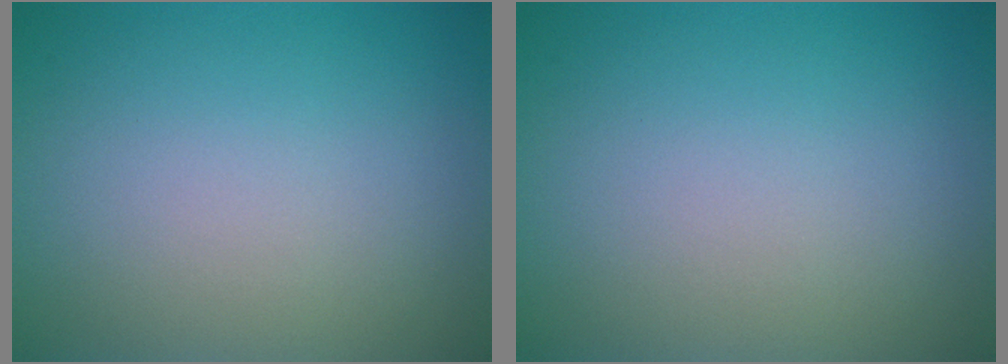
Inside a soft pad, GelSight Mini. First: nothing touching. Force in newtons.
{"total": 0.0}